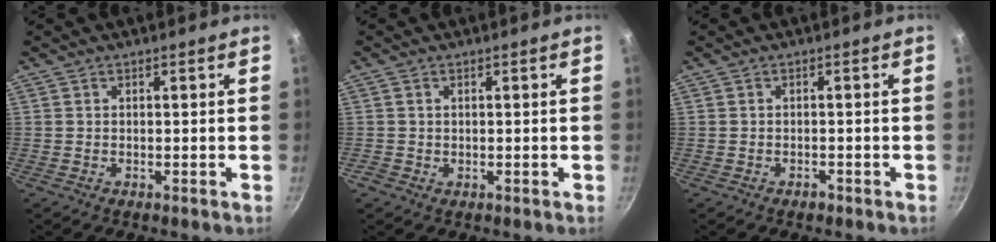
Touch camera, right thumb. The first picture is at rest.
{"total": 0.8, "force": [0.2, 0.8, 0.3], "torque": [-0.001, 0.002, 0.001]}
{"total": 1.0, "force": [-0.8, 0.5, 0.4], "torque": [-0.007, 0.009, -0.009]}